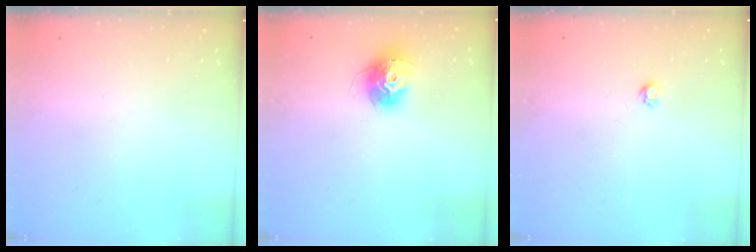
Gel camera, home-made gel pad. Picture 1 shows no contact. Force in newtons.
{"total": 12.6, "press": 12.6, "slide": 1.1}
{"total": 2.7, "press": 2.7, "slide": 0.4}